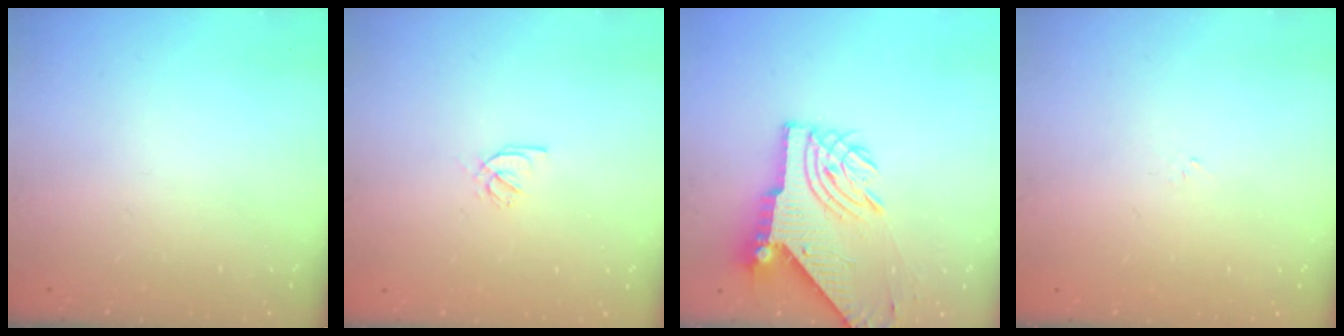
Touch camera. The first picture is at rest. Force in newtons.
{"total": 2.1, "press": 2.1, "slide": 0.2}
{"total": 9.4, "press": 9.4, "slide": 1.1}
{"total": 1.2, "press": 1.2, "slide": 0.4}